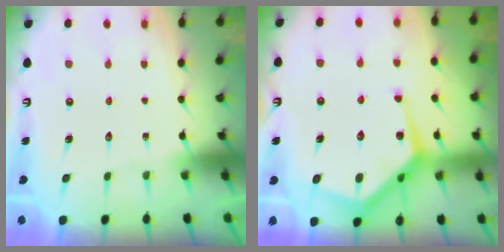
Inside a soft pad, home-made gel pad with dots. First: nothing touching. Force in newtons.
{"total": 11.7, "press": 11.6, "slide": 0.8}